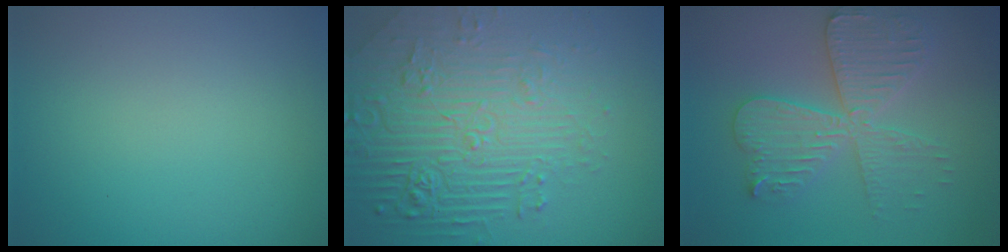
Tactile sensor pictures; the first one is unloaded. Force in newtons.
{"total": 8.8, "press": 6.0, "slide": 6.4}
{"total": 5.7, "press": 5.6, "slide": 0.7}